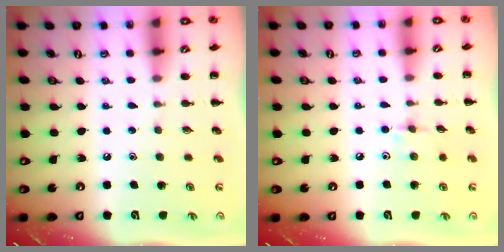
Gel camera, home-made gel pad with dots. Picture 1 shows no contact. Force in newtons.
{"total": 6.8, "press": 6.5, "slide": 1.9}